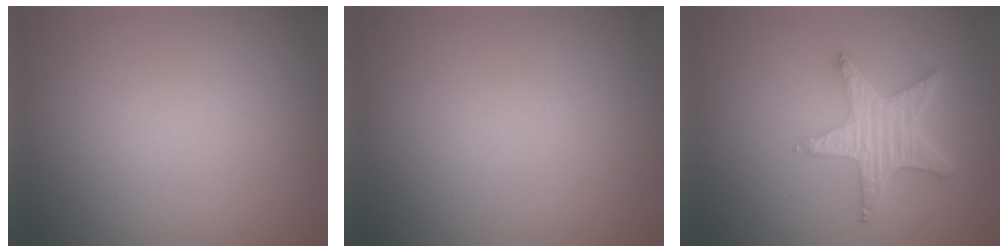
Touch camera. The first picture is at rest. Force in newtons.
{"total": 0.0}
{"total": 5.0, "press": 4.0, "slide": 3.0}